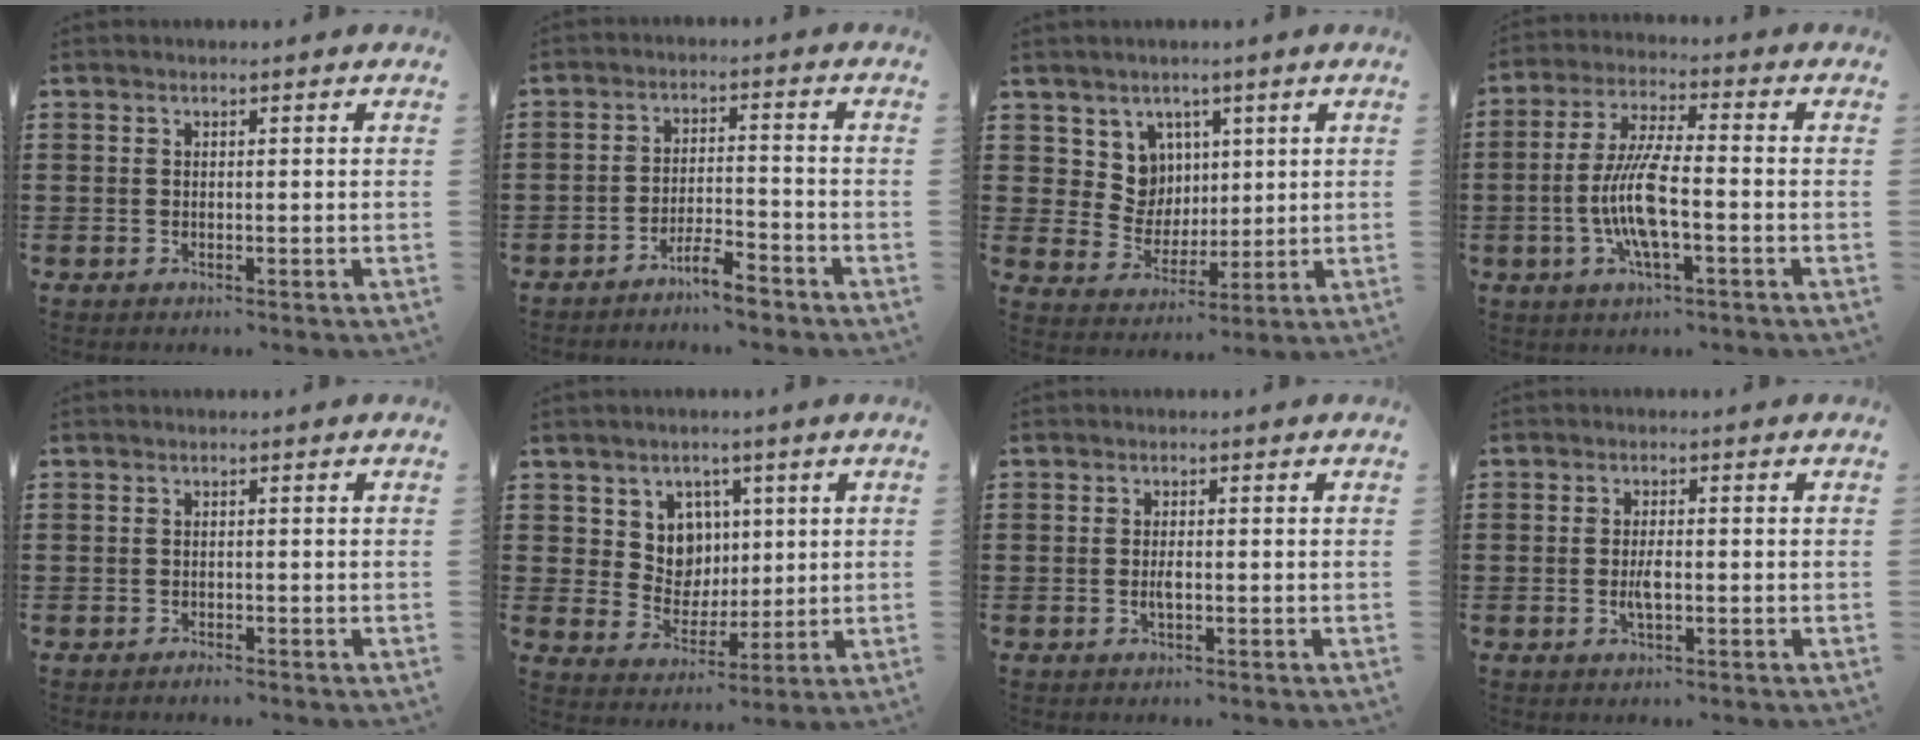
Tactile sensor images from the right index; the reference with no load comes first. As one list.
[{"total": 4.9, "force": [-4.3, 0.5, 2.3], "torque": [-0.048, 0.004, -0.083]}, {"total": 7.1, "force": [2.9, 6.2, 1.8], "torque": [-0.060, 0.001, 0.056]}, {"total": 9.2, "force": [-2.3, 2.1, 8.6], "torque": [-0.192, -0.013, -0.051]}, {"total": 0.8, "force": [-0.7, -0.1, 0.1], "torque": [-0.004, -0.003, -0.015]}, {"total": 6.6, "force": [2.4, 5.8, 2.0], "torque": [-0.056, 0.003, 0.042]}, {"total": 1.6, "force": [-0.3, 0.5, 1.5], "torque": [-0.036, -0.003, -0.009]}, {"total": 2.9, "force": [-0.6, 0.9, 2.6], "torque": [-0.054, -0.002, -0.014]}]